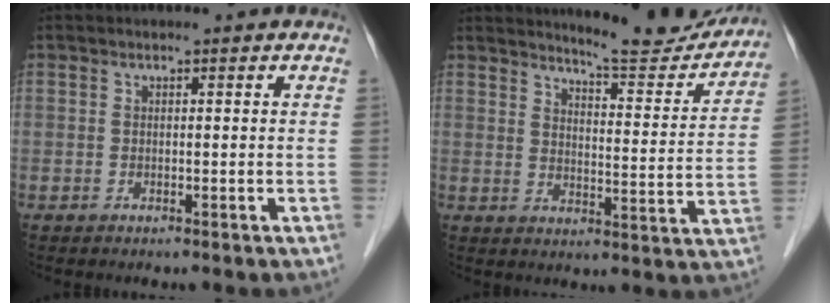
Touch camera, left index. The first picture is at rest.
{"total": 12.8, "force": [12.3, 1.0, 3.1], "torque": [-0.040, -0.036, 0.154]}